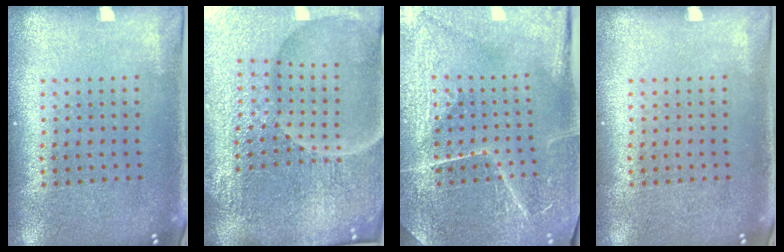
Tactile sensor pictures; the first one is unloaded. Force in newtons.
{"total": 6.6, "press": 5.9, "slide": 2.9}
{"total": 4.0, "press": 3.9, "slide": 1.1}
{"total": 0.0}